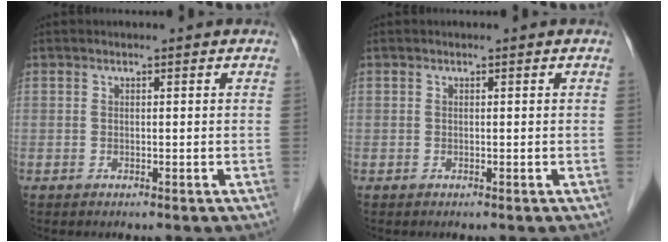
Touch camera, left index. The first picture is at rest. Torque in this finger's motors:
{"motor_torque": [-0.05, -0.05, 0.00, 0.00]}